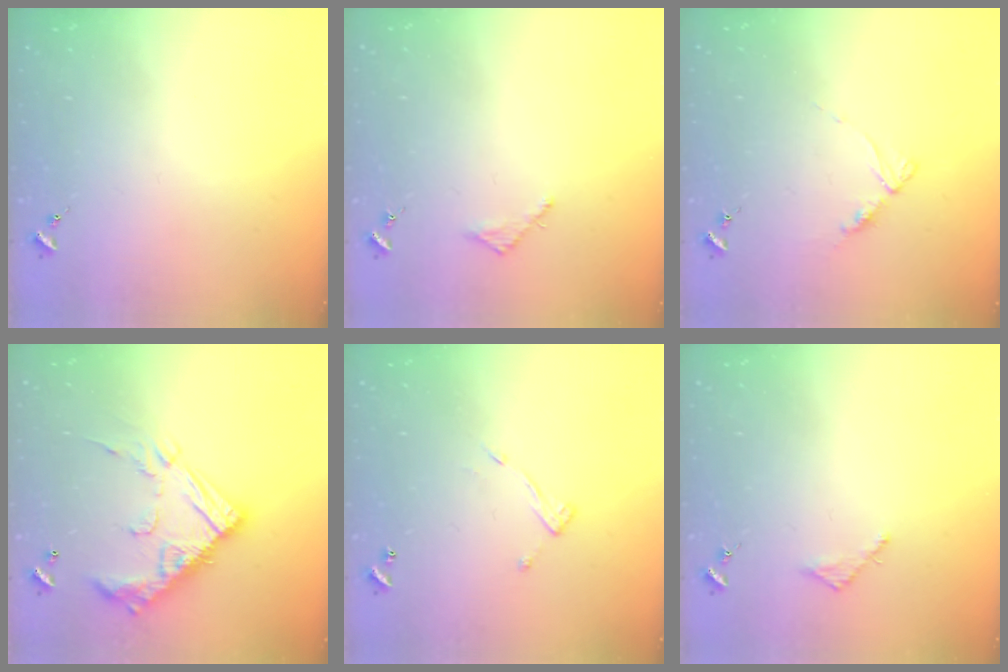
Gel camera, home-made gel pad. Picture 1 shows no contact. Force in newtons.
{"total": 2.5, "press": 2.5, "slide": 0.2}
{"total": 6.9, "press": 6.8, "slide": 0.7}
{"total": 20.8, "press": 20.8, "slide": 0.6}
{"total": 7.2, "press": 7.2, "slide": 0.5}
{"total": 2.5, "press": 2.5, "slide": 0.2}